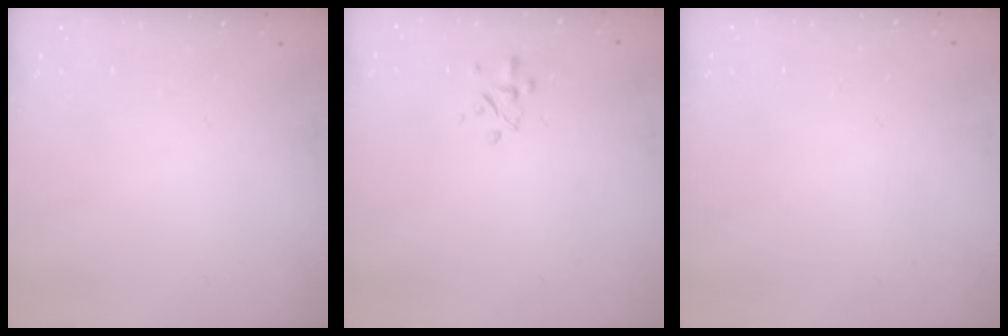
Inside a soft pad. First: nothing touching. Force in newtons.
{"total": 2.3, "press": 2.3, "slide": 0.6}
{"total": 1.6, "press": 1.6, "slide": 0.2}